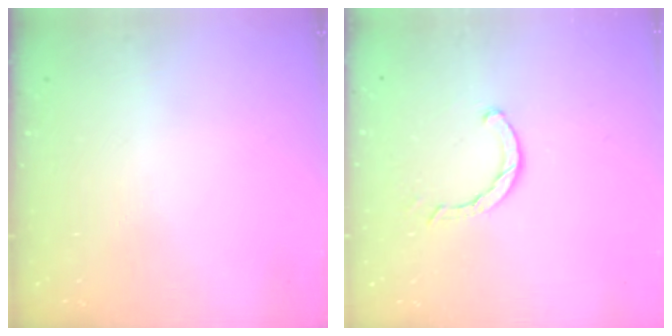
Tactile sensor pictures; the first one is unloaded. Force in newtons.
{"total": 2.4, "press": 2.4, "slide": 0.1}